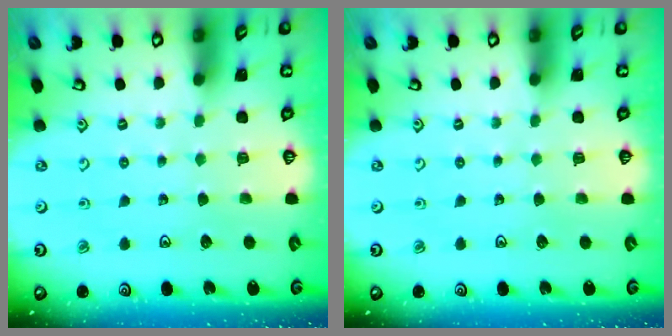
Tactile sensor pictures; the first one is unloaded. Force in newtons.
{"total": 0.0}